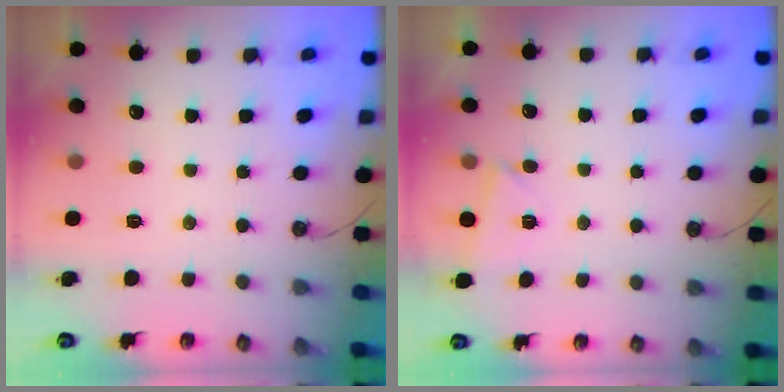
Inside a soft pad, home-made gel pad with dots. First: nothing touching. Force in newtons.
{"total": 2.6, "press": 2.5, "slide": 0.3}